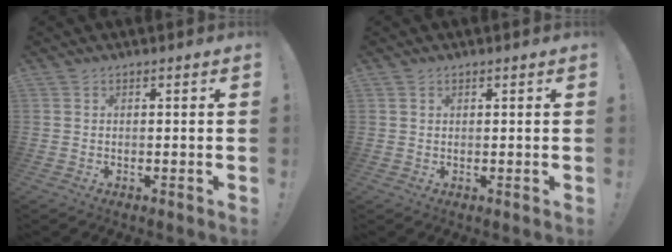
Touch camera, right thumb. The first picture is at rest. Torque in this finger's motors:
{"motor_torque": [-0.33, 0.78, 0.58, 1.04, 0.36]}